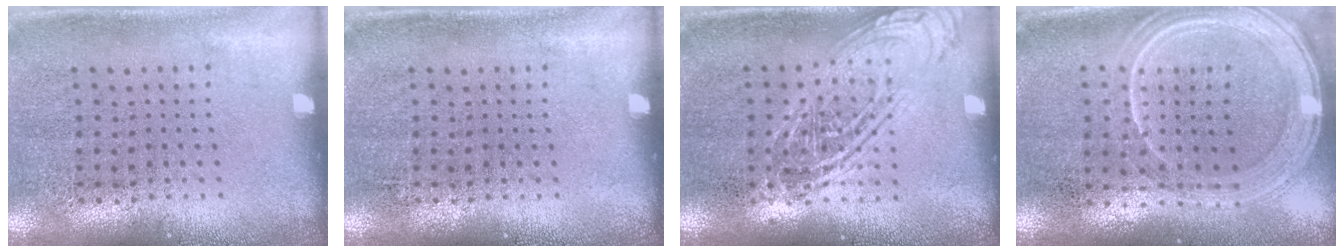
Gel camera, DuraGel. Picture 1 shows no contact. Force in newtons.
{"total": 0.0}
{"total": 2.4, "press": 2.4, "slide": 0.2}
{"total": 1.4, "press": 1.3, "slide": 0.2}